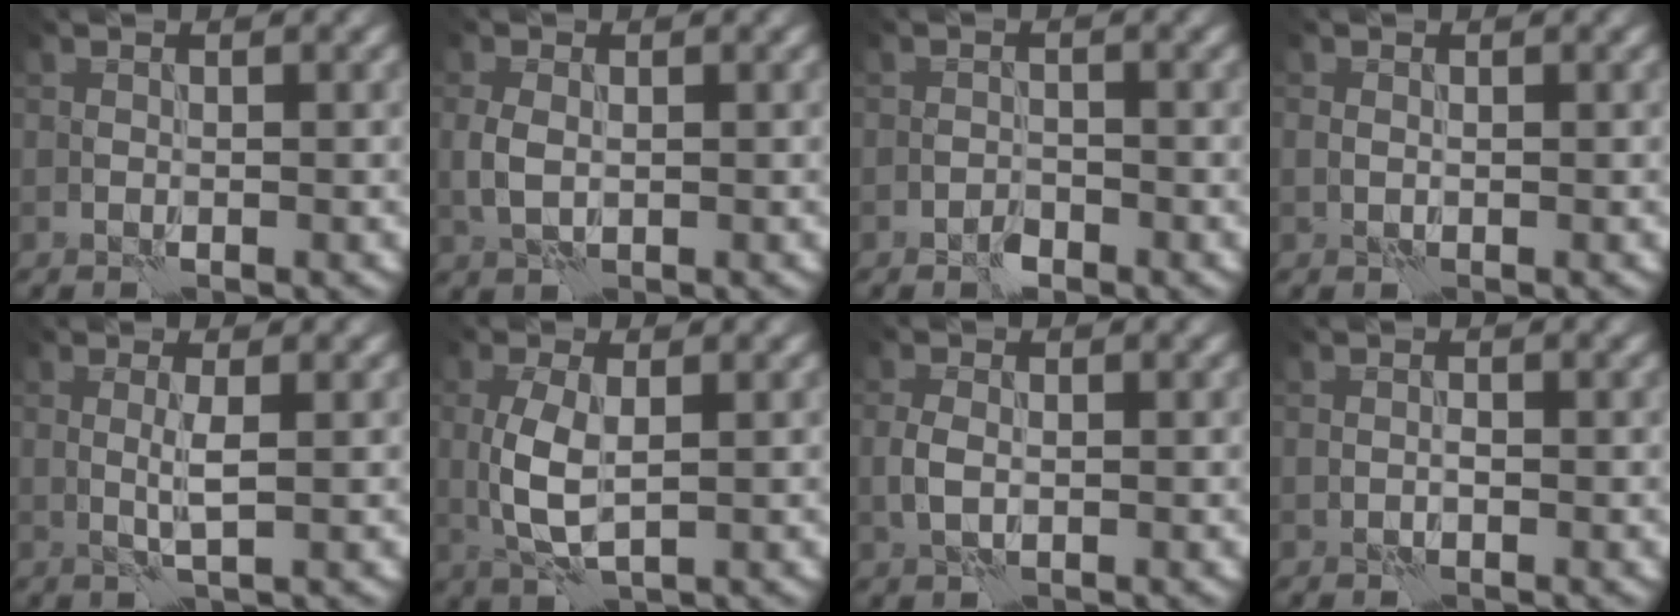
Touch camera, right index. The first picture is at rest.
{"total": 2.0, "force": [0.0, 1.4, 1.5], "torque": [-0.040, 0.001, 0.001]}
{"total": 0.9, "force": [-0.8, 0.4, 0.3], "torque": [-0.001, 0.004, -0.017]}
{"total": 0.6, "force": [-0.1, 0.4, 0.4], "torque": [-0.009, 0.000, -0.002]}
{"total": 1.8, "force": [0.3, -0.1, 1.7], "torque": [-0.037, 0.004, 0.003]}
{"total": 3.9, "force": [0.2, 1.5, 3.6], "torque": [-0.088, 0.004, 0.005]}
{"total": 1.8, "force": [-0.2, 1.1, 1.4], "torque": [-0.036, 0.002, -0.007]}
{"total": 0.0}